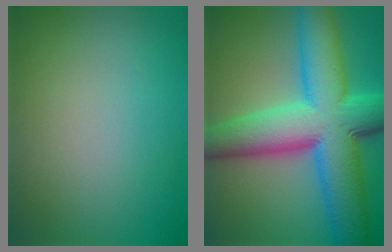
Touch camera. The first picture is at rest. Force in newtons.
{"total": 13.9, "press": 13.9, "slide": 0.0}